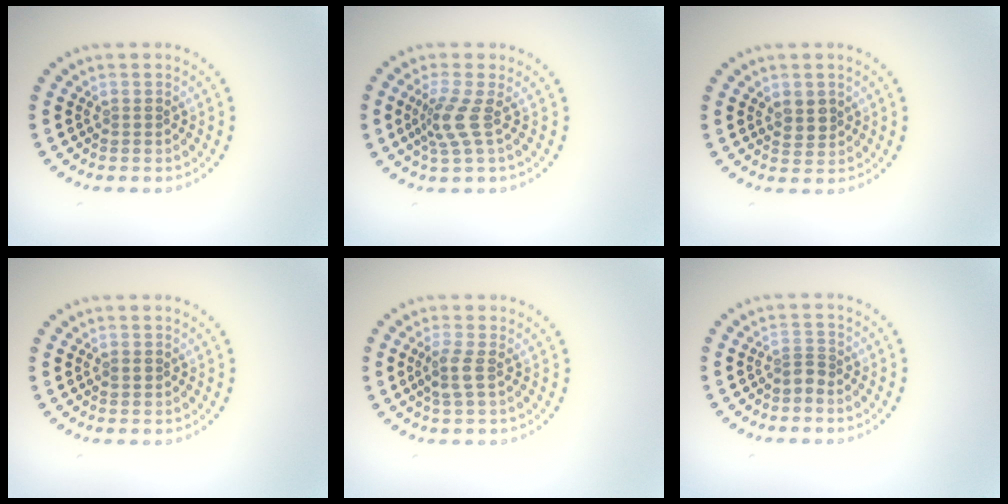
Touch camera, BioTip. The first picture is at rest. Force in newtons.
{"total": 2.7, "press": 1.9, "slide": 1.9}
{"total": 1.9, "press": 1.8, "slide": 0.6}
{"total": 0.8, "press": 0.7, "slide": 0.1}
{"total": 1.8, "press": 1.5, "slide": 1.0}
{"total": 1.1, "press": 0.6, "slide": 0.9}